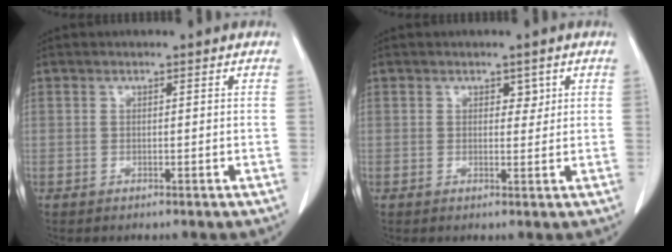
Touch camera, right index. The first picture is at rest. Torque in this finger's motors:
{"motor_torque": [-0.01, -0.02, -0.04, -0.01]}